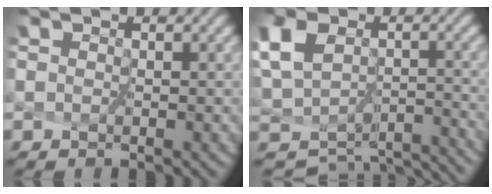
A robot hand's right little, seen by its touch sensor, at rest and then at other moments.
{"total": 7.2, "force": [-3.3, 5.0, 4.0], "torque": [-0.077, -0.021, -0.021]}